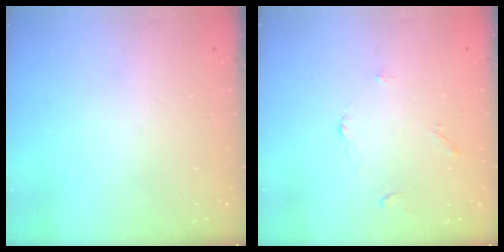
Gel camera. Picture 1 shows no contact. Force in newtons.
{"total": 3.0, "press": 2.9, "slide": 0.5}